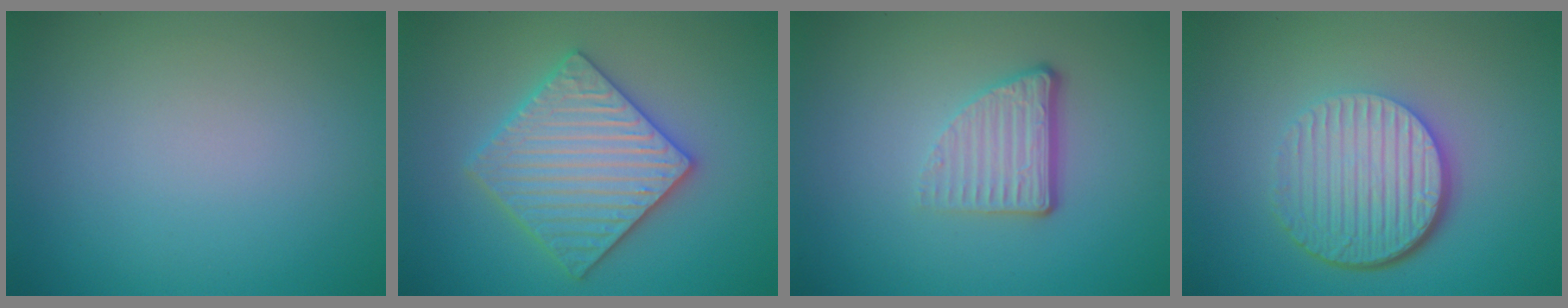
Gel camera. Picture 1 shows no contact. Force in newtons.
{"total": 5.9, "press": 5.8, "slide": 1.1}
{"total": 3.8, "press": 2.5, "slide": 2.9}
{"total": 6.6, "press": 4.4, "slide": 4.9}